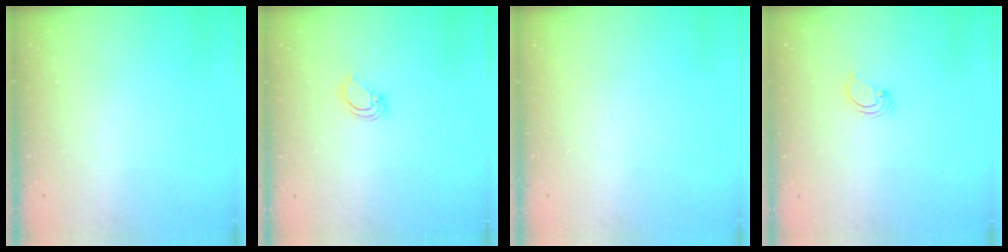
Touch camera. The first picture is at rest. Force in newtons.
{"total": 3.6, "press": 3.6, "slide": 0.2}
{"total": 0.0}
{"total": 2.7, "press": 2.7, "slide": 0.3}